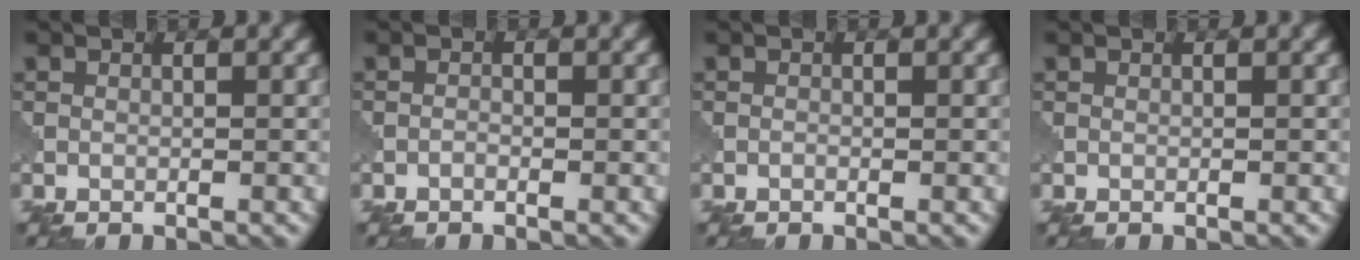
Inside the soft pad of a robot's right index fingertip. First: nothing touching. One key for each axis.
{"total": 0.5, "fx": -0.4, "fy": 0.2, "fz": 0.3, "tx": -0.005, "ty": 0.001, "tz": -0.010}
{"total": 0.0}
{"total": 0.0}